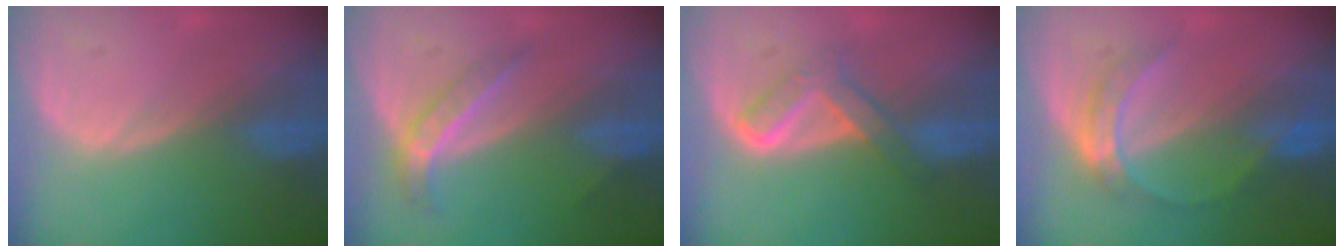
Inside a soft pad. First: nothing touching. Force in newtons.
{"total": 4.2, "press": 4.0, "slide": 1.1}
{"total": 5.1, "press": 5.1, "slide": 0.6}
{"total": 5.0, "press": 4.9, "slide": 1.2}